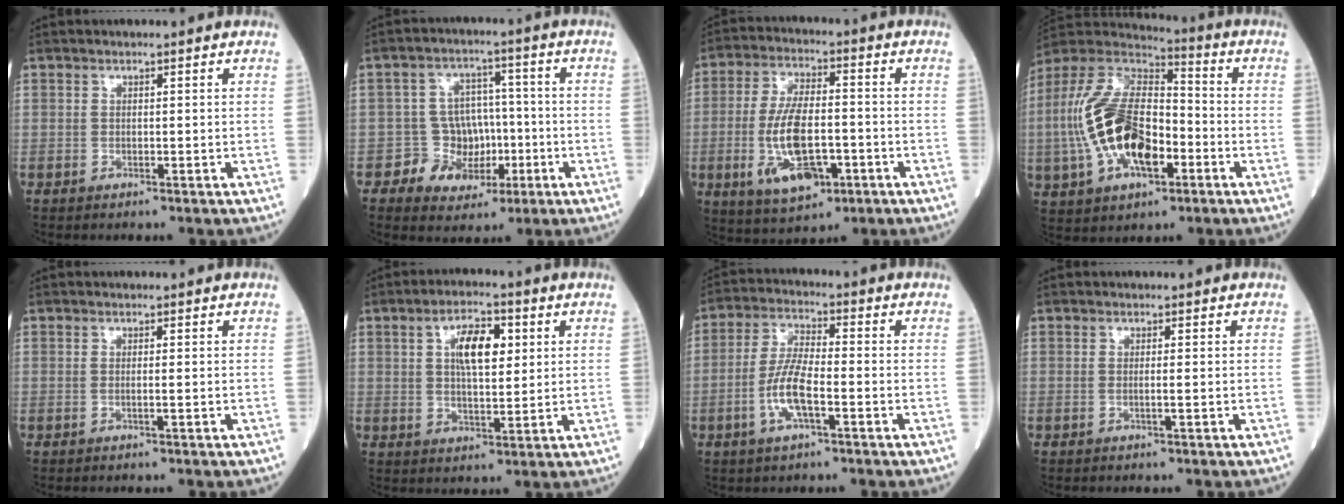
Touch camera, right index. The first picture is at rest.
{"total": 7.0, "force": [-2.1, 6.4, 2.0], "torque": [-0.020, 0.021, -0.026]}
{"total": 12.4, "force": [-3.6, 4.9, 10.8], "torque": [-0.218, -0.005, -0.058]}
{"total": 18.4, "force": [-3.8, 8.7, 15.7], "torque": [-0.340, 0.014, -0.067]}
{"total": 0.6, "force": [-0.1, -0.2, 0.6], "torque": [-0.011, 0.000, -0.004]}
{"total": 7.5, "force": [2.2, 2.8, 6.6], "torque": [-0.116, 0.010, 0.038]}
{"total": 7.6, "force": [-2.6, 1.8, 6.9], "torque": [-0.147, 0.001, -0.053]}
{"total": 0.8, "force": [-0.2, -0.2, 0.7], "torque": [-0.014, 0.000, -0.004]}